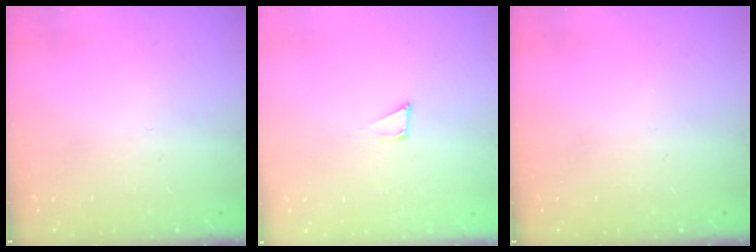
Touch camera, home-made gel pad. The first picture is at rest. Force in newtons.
{"total": 4.2, "press": 4.2, "slide": 0.4}
{"total": 0.0}